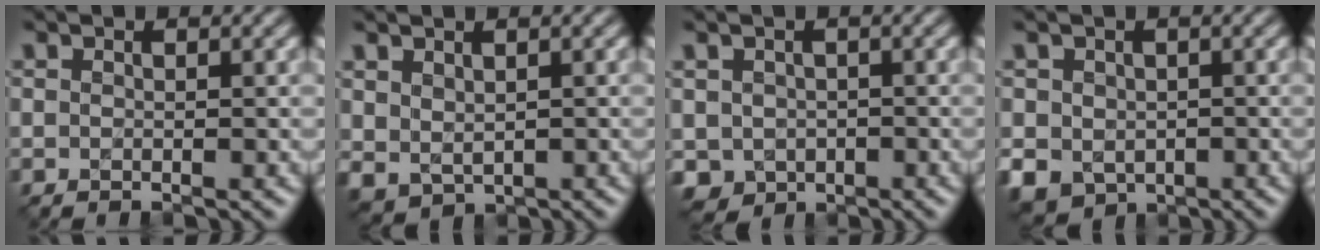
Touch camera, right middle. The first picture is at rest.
{"total": 1.9, "force": [0.9, 1.4, 0.8], "torque": [-0.021, -0.005, 0.023]}
{"total": 2.8, "force": [-0.6, 2.6, 0.9], "torque": [-0.020, -0.005, -0.012]}
{"total": 4.8, "force": [-1.0, 4.1, 2.1], "torque": [-0.050, -0.016, -0.018]}